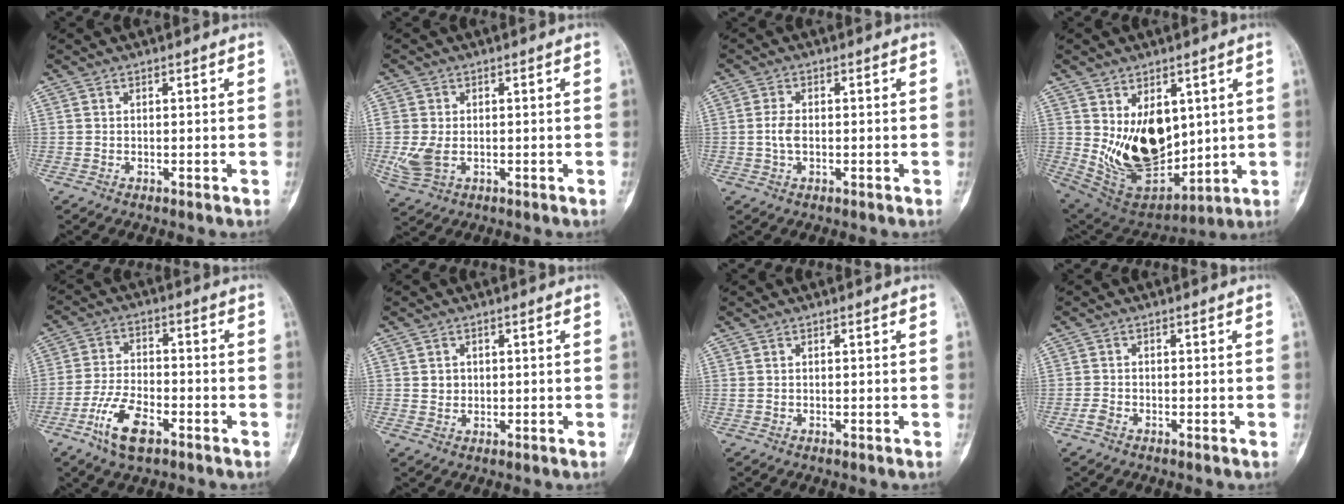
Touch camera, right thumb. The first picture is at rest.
{"total": 6.0, "force": [-0.7, 4.1, 4.3], "torque": [-0.104, -0.004, -0.006]}
{"total": 2.9, "force": [-0.3, 1.6, 2.3], "torque": [-0.049, 0.004, -0.008]}
{"total": 17.1, "force": [2.6, 10.9, 12.8], "torque": [-0.164, -0.041, 0.080]}
{"total": 9.4, "force": [-5.0, 4.1, 6.8], "torque": [-0.130, 0.018, -0.095]}
{"total": 2.0, "force": [0.5, 1.8, 0.7], "torque": [0.000, -0.001, 0.011]}
{"total": 0.0}
{"total": 1.3, "force": [-0.9, 0.7, 0.6], "torque": [-0.016, -0.001, -0.021]}